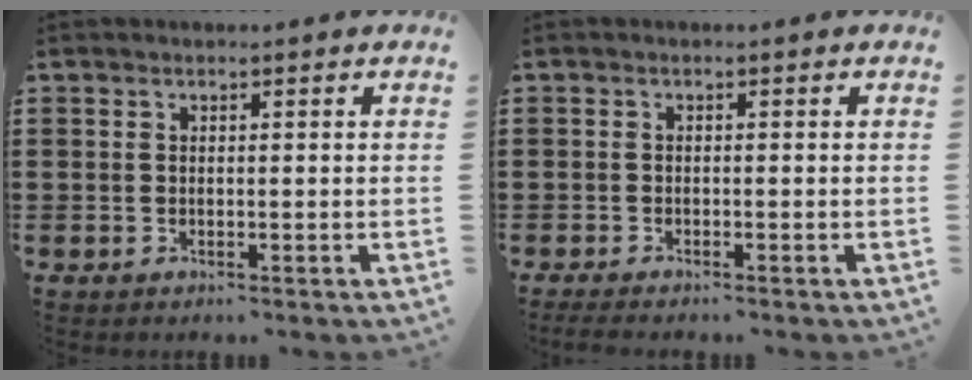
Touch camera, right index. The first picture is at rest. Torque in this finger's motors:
{"motor_torque": [-1.06, 1.08, -0.01, -0.01]}